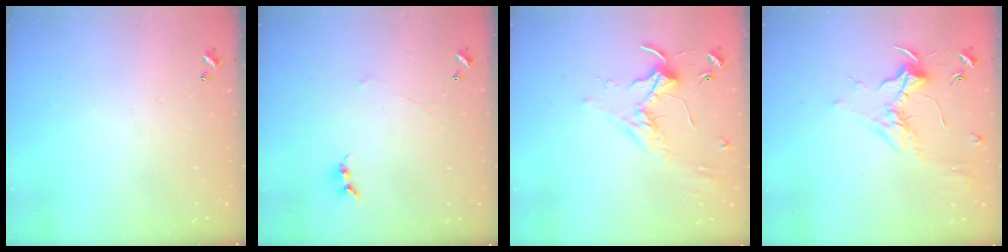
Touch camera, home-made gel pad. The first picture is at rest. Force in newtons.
{"total": 0.6, "press": 0.3, "slide": 0.5}
{"total": 1.7, "press": 1.7, "slide": 0.4}
{"total": 1.8, "press": 1.7, "slide": 0.7}